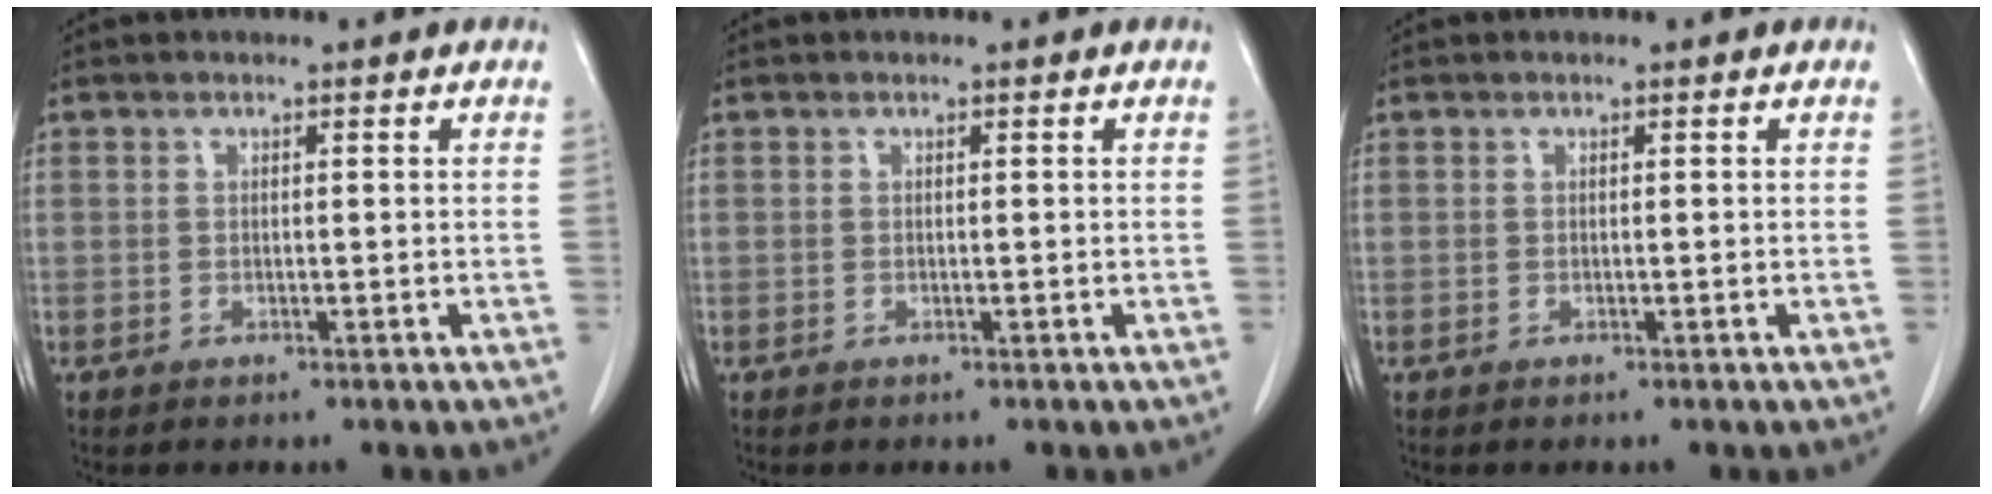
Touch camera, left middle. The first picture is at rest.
{"total": 0.0}
{"total": 0.0}